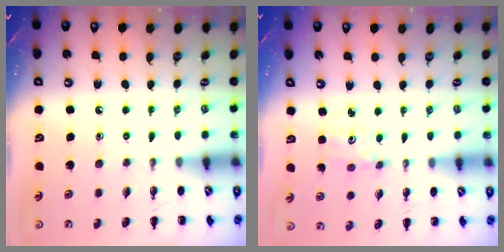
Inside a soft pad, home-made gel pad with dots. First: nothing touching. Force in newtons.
{"total": 1.5, "press": 1.4, "slide": 0.5}